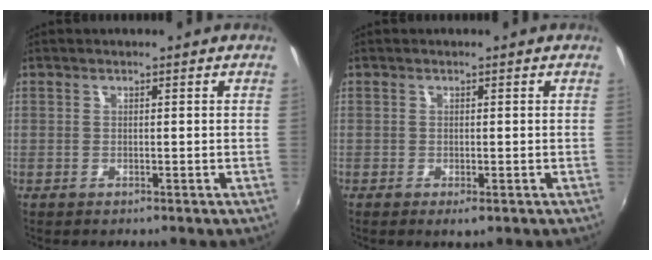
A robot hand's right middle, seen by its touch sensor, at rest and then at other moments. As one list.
[{"total": 1.4, "force": [-0.6, 0.5, 1.1], "torque": [-0.022, -0.007, -0.008]}]